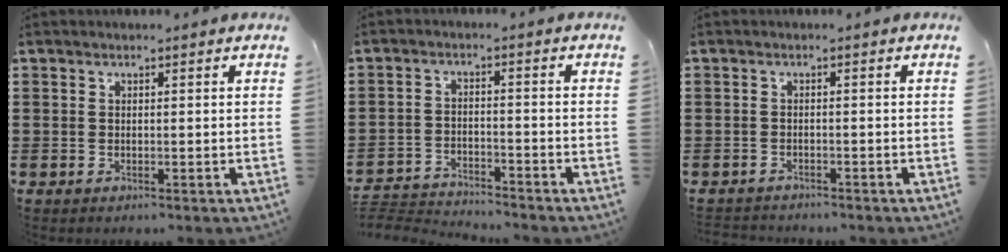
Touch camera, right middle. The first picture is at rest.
{"total": 3.6, "force": [-3.6, 0.5, 0.1], "torque": [-0.016, 0.002, -0.081]}
{"total": 1.4, "force": [-1.4, 0.3, -0.2], "torque": [-0.002, 0.002, -0.032]}